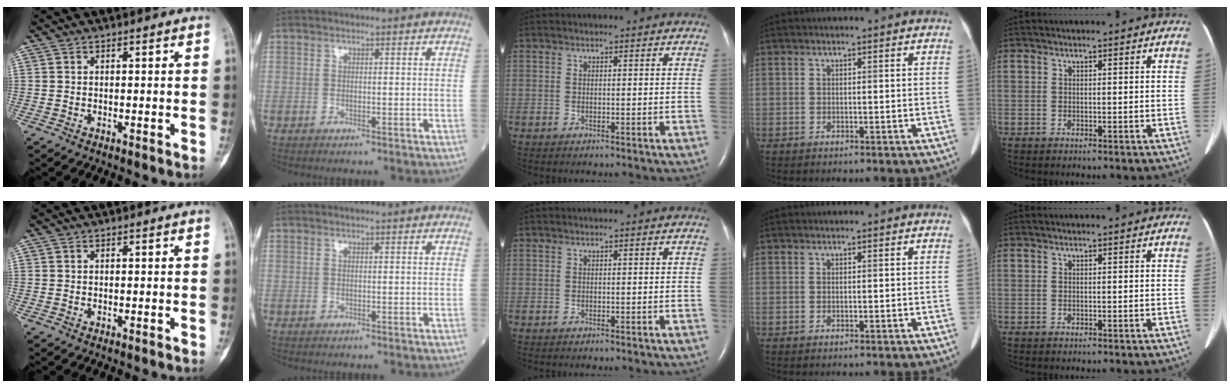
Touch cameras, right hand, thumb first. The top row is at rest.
{}